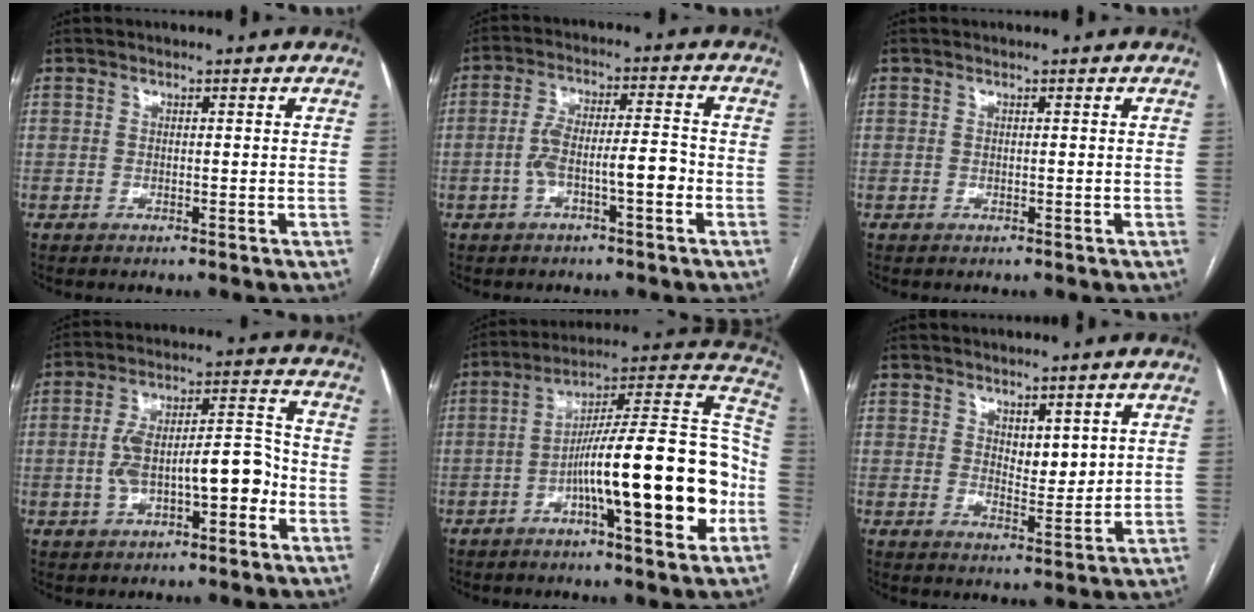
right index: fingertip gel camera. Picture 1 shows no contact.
{"total": 7.2, "force": [-2.5, 1.4, 6.6], "torque": [-0.124, 0.026, -0.040]}
{"total": 0.0}
{"total": 11.4, "force": [-2.8, 3.9, 10.4], "torque": [-0.179, 0.038, -0.039]}
{"total": 21.2, "force": [-5.8, 2.3, 20.2], "torque": [-0.271, 0.024, -0.088]}
{"total": 4.0, "force": [2.2, 1.8, 2.8], "torque": [-0.045, -0.010, 0.043]}